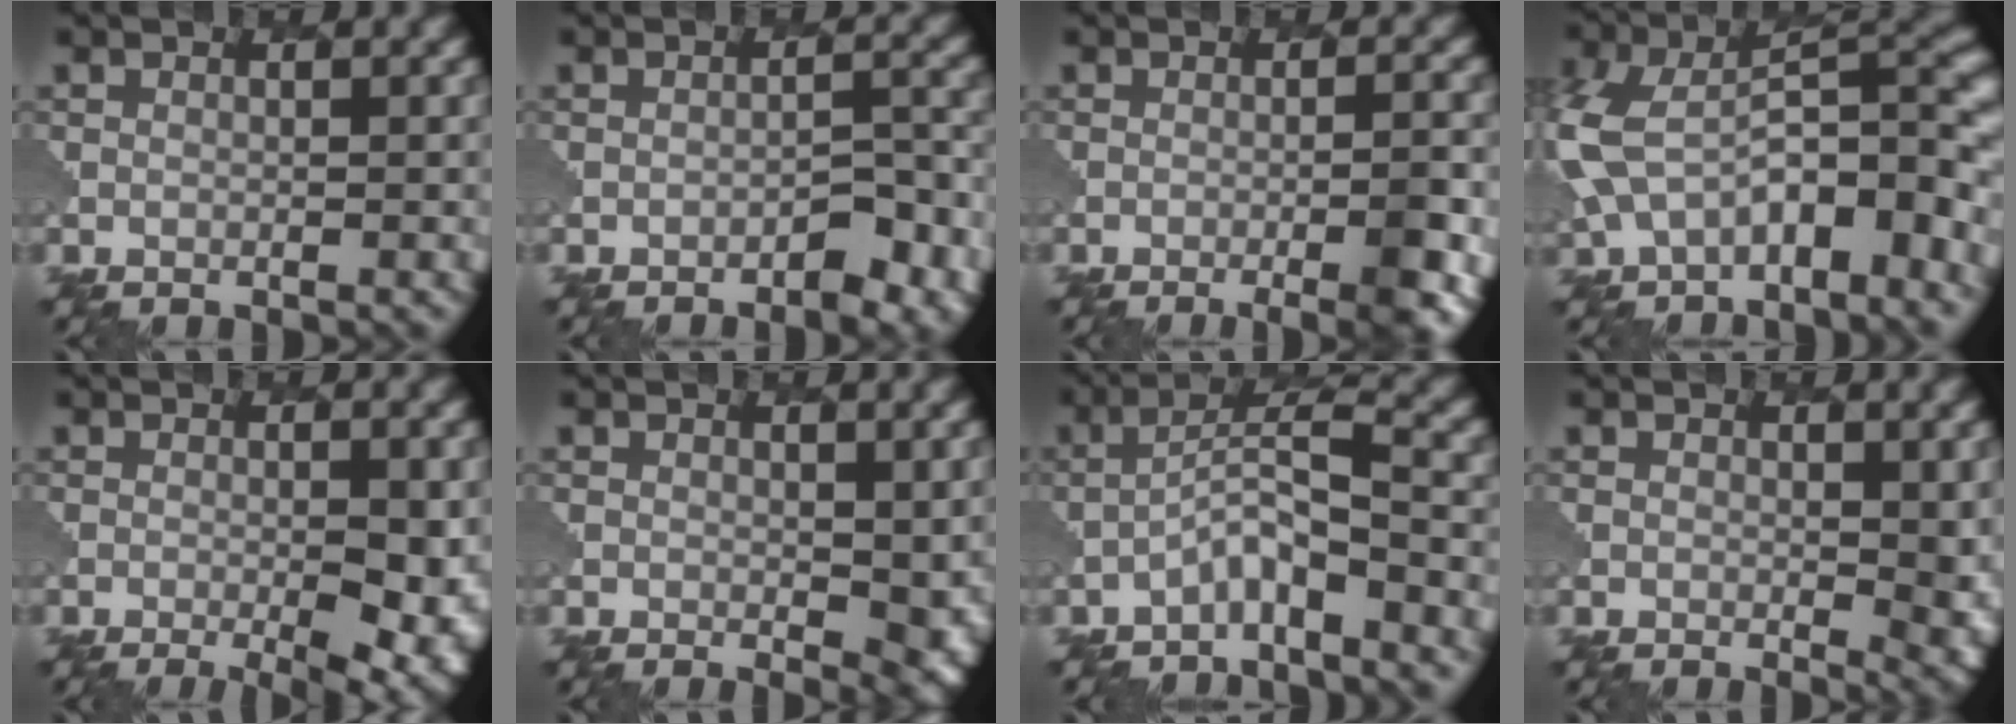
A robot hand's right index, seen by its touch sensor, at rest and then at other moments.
{"total": 2.5, "force": [-1.7, 0.7, 1.7], "torque": [-0.025, 0.009, -0.025]}
{"total": 5.2, "force": [-2.2, 1.5, 4.4], "torque": [-0.048, 0.007, -0.026]}
{"total": 10.9, "force": [-2.0, 6.0, 8.8], "torque": [-0.164, -0.002, -0.037]}
{"total": 7.0, "force": [-1.7, 2.1, 6.5], "torque": [-0.093, -0.010, -0.016]}
{"total": 4.6, "force": [-0.3, 2.1, 4.1], "torque": [-0.056, -0.008, -0.003]}
{"total": 3.7, "force": [-2.3, 0.6, 2.8], "torque": [-0.054, 0.014, -0.052]}
{"total": 3.5, "force": [0.3, 1.1, 3.3], "torque": [-0.042, -0.007, 0.005]}